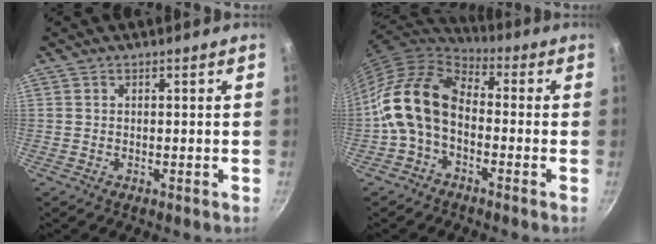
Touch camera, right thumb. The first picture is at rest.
{"total": 13.5, "force": [-2.5, 8.9, 9.9], "torque": [-0.169, 0.042, -0.067]}